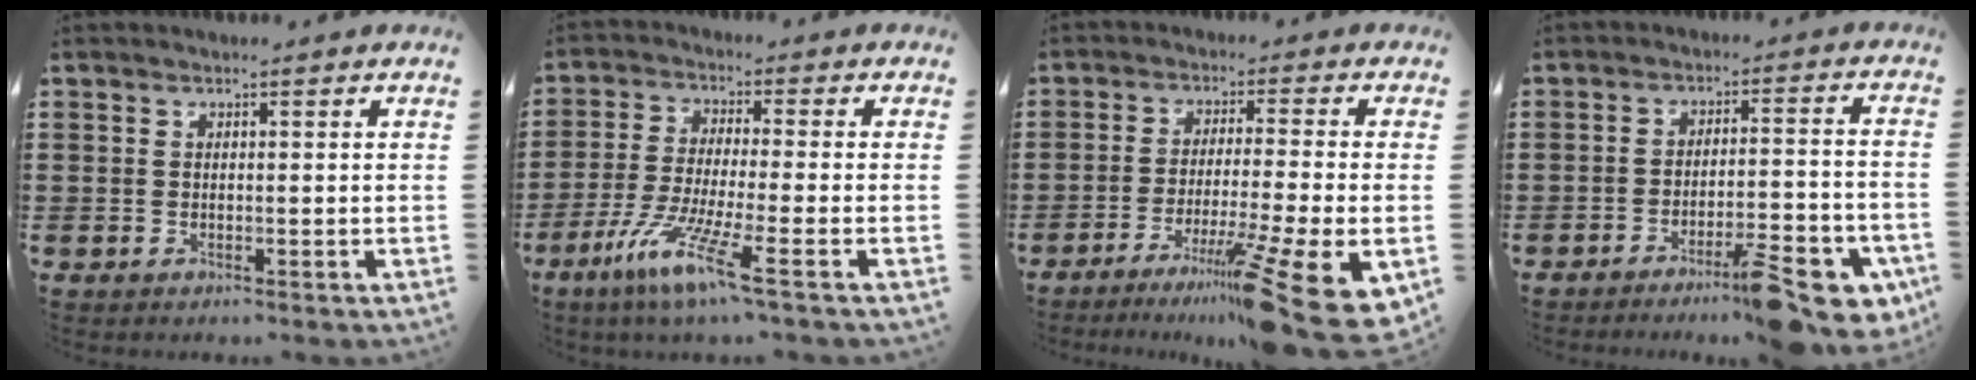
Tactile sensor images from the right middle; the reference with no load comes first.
{"total": 8.3, "force": [-5.2, 0.1, 6.6], "torque": [-0.146, -0.017, -0.103]}
{"total": 10.7, "force": [-6.9, 0.0, 8.1], "torque": [-0.128, -0.007, -0.125]}
{"total": 8.9, "force": [-6.4, 1.7, 6.0], "torque": [-0.090, 0.009, -0.112]}